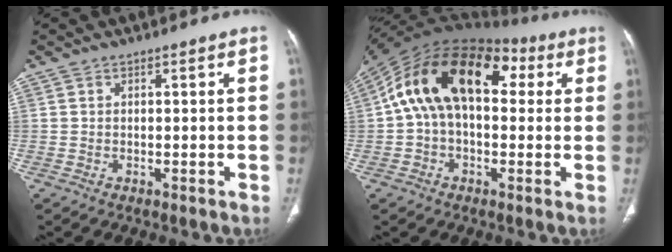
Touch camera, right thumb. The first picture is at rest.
{"total": 20.3, "force": [4.4, 12.2, 15.6], "torque": [-0.250, 0.053, 0.059]}